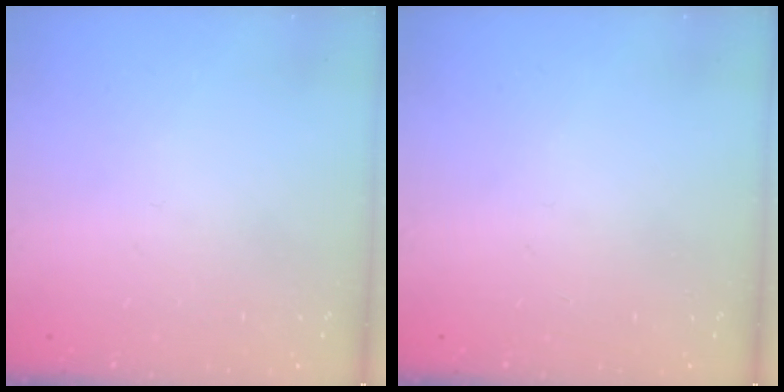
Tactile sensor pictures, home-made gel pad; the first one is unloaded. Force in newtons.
{"total": 0.0}